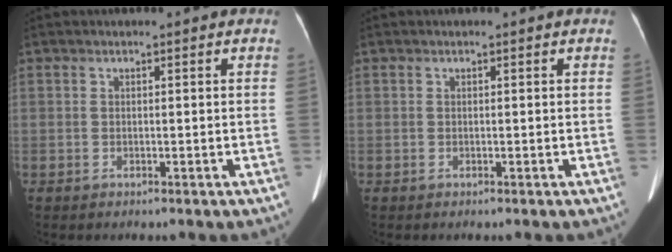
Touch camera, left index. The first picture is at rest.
{"total": 0.0}